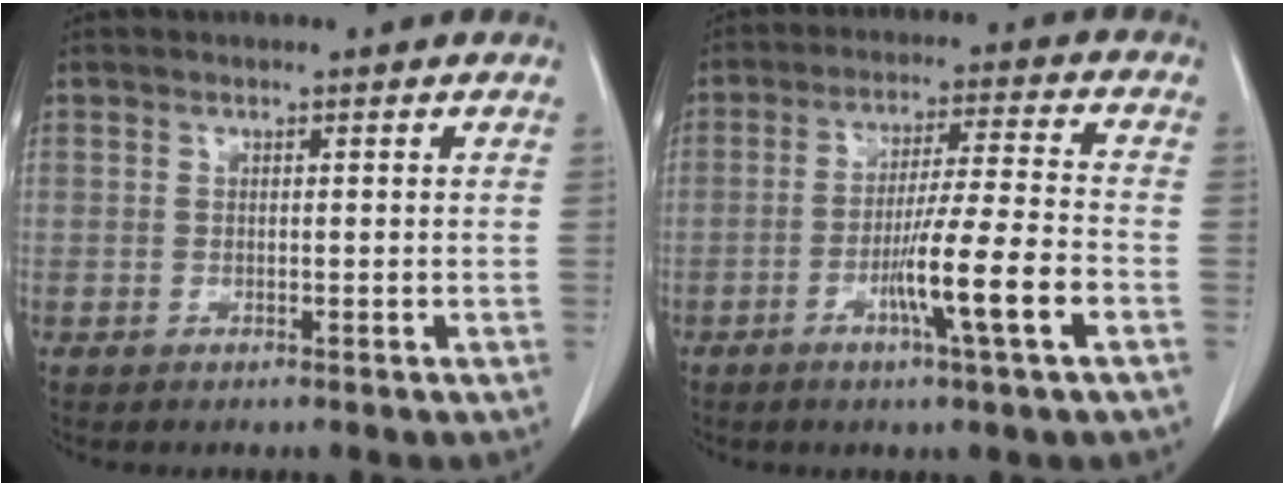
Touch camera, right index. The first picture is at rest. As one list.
[{"total": 10.5, "force": [-4.1, -0.8, 9.6], "torque": [-0.168, -0.008, -0.071]}]